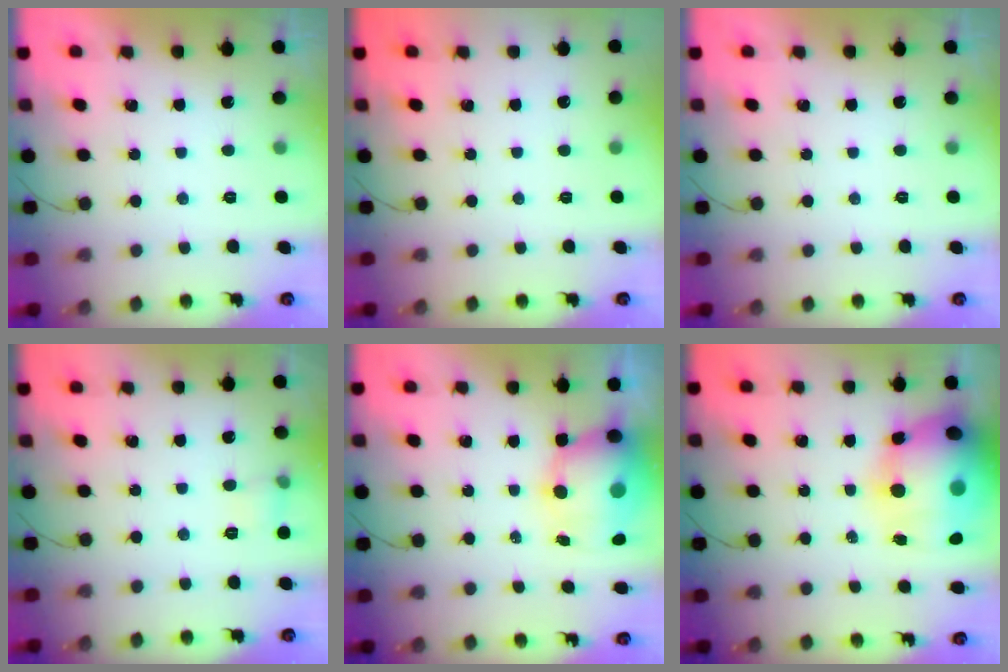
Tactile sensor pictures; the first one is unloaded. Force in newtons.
{"total": 0.0}
{"total": 0.0}
{"total": 4.5, "press": 4.3, "slide": 1.4}
{"total": 11.2, "press": 10.9, "slide": 2.5}
{"total": 24.9, "press": 24.2, "slide": 5.9}